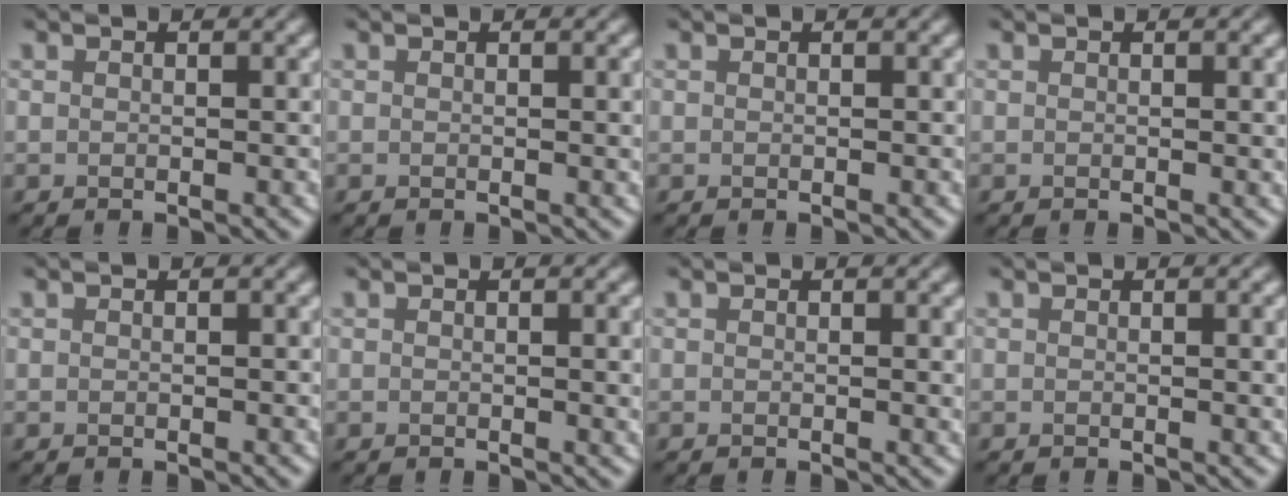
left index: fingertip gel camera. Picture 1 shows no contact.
{"total": 1.4, "force": [0.1, 0.3, 1.3], "torque": [-0.014, 0.001, 0.000]}
{"total": 0.0}
{"total": 1.4, "force": [0.2, 0.4, 1.4], "torque": [-0.014, 0.001, 0.000]}
{"total": 0.0}
{"total": 2.1, "force": [0.2, 0.6, 2.0], "torque": [-0.018, 0.000, -0.001]}
{"total": 1.1, "force": [0.2, 0.3, 1.0], "torque": [-0.009, -0.001, 0.000]}
{"total": 1.9, "force": [0.2, 0.5, 1.8], "torque": [-0.018, 0.001, 0.000]}